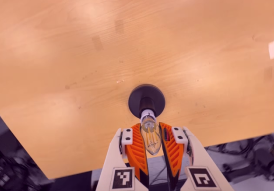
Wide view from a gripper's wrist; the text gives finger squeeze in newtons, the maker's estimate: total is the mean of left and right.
{"total": 22.9, "left": 25.0, "right": 20.8}